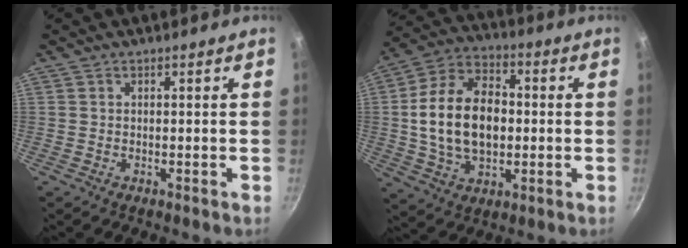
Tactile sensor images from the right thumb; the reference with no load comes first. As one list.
[{"total": 17.7, "force": [0.0, 11.7, 13.3], "torque": [-0.212, 0.023, -0.005]}]